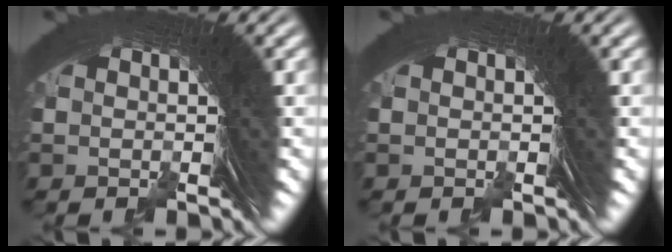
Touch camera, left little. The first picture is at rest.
{"total": 0.0}